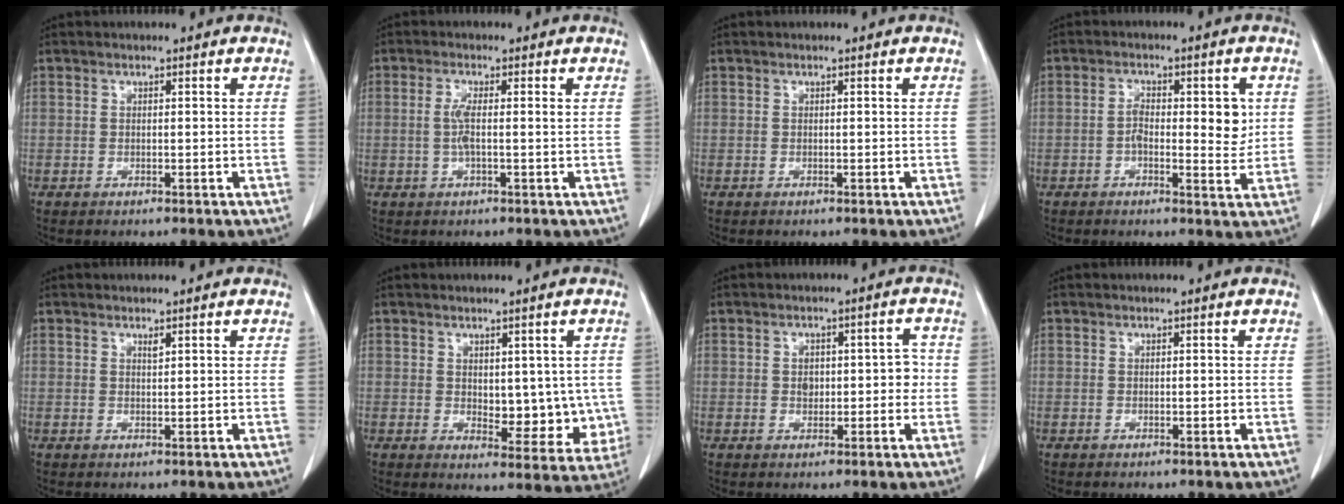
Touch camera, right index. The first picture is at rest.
{"total": 3.0, "force": [0.1, 0.4, 2.9], "torque": [-0.063, 0.001, 0.001]}
{"total": 0.0}
{"total": 6.9, "force": [0.4, 2.8, 6.3], "torque": [-0.088, 0.005, 0.005]}
{"total": 0.6, "force": [0.5, 0.0, 0.4], "torque": [-0.010, -0.004, 0.009]}
{"total": 8.5, "force": [0.2, 4.6, 7.1], "torque": [-0.069, -0.008, 0.014]}
{"total": 4.4, "force": [-0.1, 2.7, 3.5], "torque": [-0.042, 0.019, 0.003]}
{"total": 0.0}